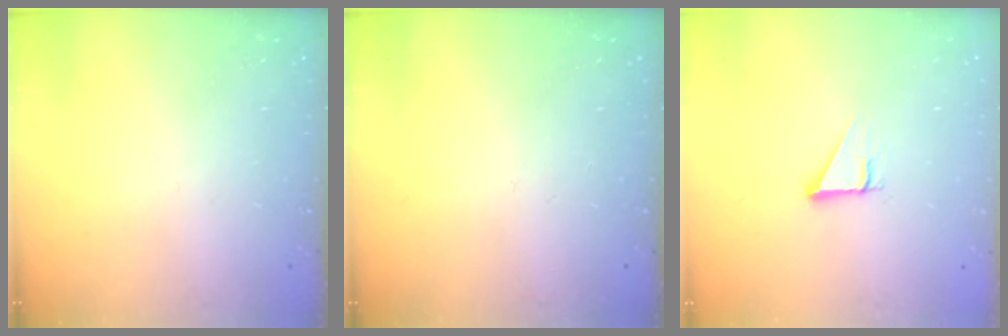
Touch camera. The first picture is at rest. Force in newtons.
{"total": 0.0}
{"total": 2.7, "press": 2.7, "slide": 0.3}